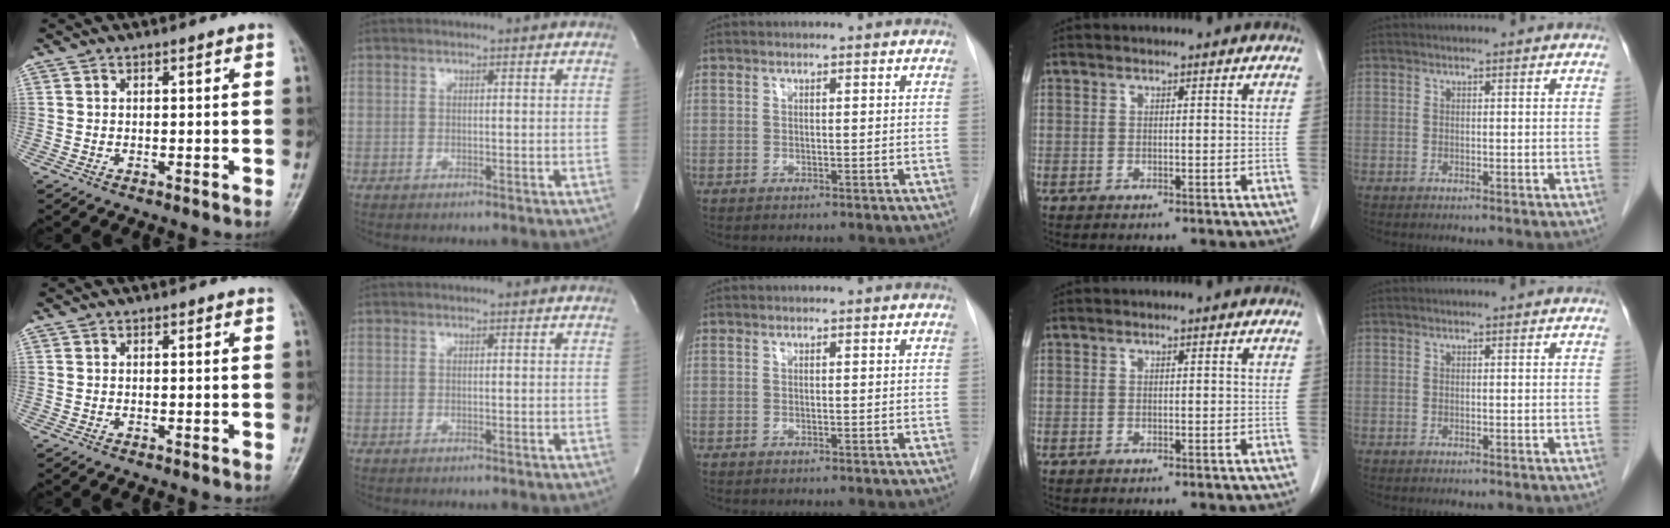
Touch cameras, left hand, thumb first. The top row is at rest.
{}